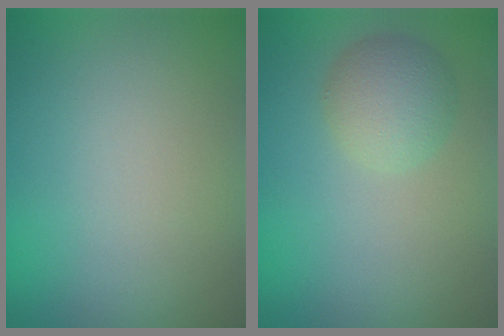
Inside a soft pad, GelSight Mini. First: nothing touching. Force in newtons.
{"total": 2.9, "press": 2.9, "slide": 0.0}